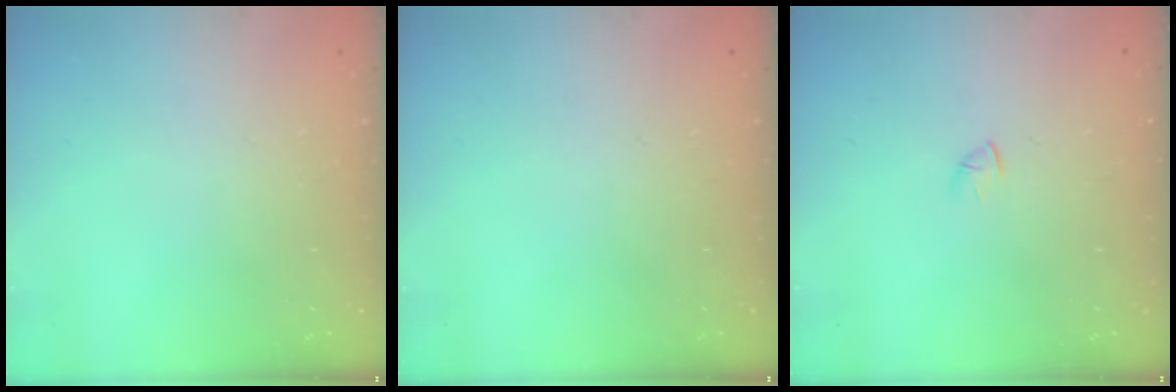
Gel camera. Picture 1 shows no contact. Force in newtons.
{"total": 0.0}
{"total": 1.2, "press": 1.1, "slide": 0.3}